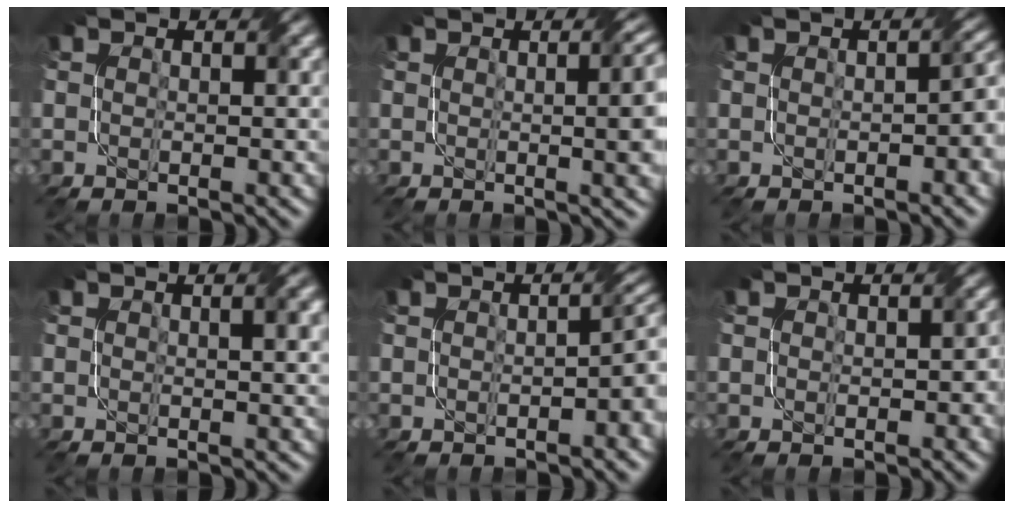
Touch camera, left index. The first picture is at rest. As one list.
[{"total": 7.7, "force": [0.6, 3.2, 7.0], "torque": [-0.031, 0.019, 0.005]}, {"total": 2.6, "force": [-0.4, 0.7, 2.5], "torque": [-0.032, 0.007, -0.002]}, {"total": 2.8, "force": [1.1, 0.9, 2.4], "torque": [-0.024, 0.006, 0.016]}, {"total": 3.4, "force": [-0.6, 1.0, 3.2], "torque": [-0.034, 0.010, -0.005]}, {"total": 1.2, "force": [0.0, 0.8, 0.9], "torque": [-0.011, 0.002, 0.002]}]